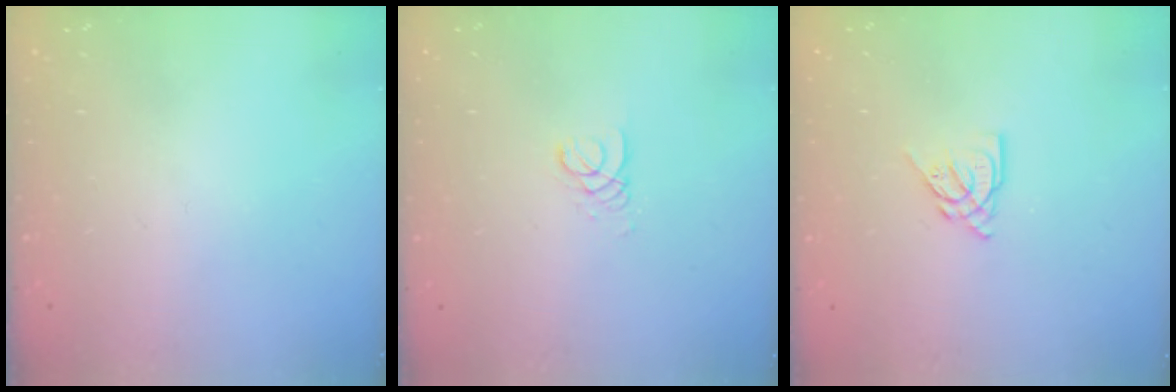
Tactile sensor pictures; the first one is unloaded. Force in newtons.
{"total": 2.6, "press": 2.6, "slide": 0.2}
{"total": 6.7, "press": 6.7, "slide": 0.2}